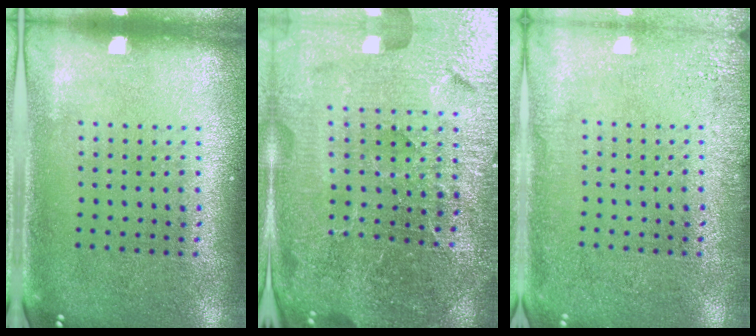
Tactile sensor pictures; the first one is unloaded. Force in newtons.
{"total": 6.0, "press": 5.3, "slide": 2.7}
{"total": 2.3, "press": 2.2, "slide": 0.3}